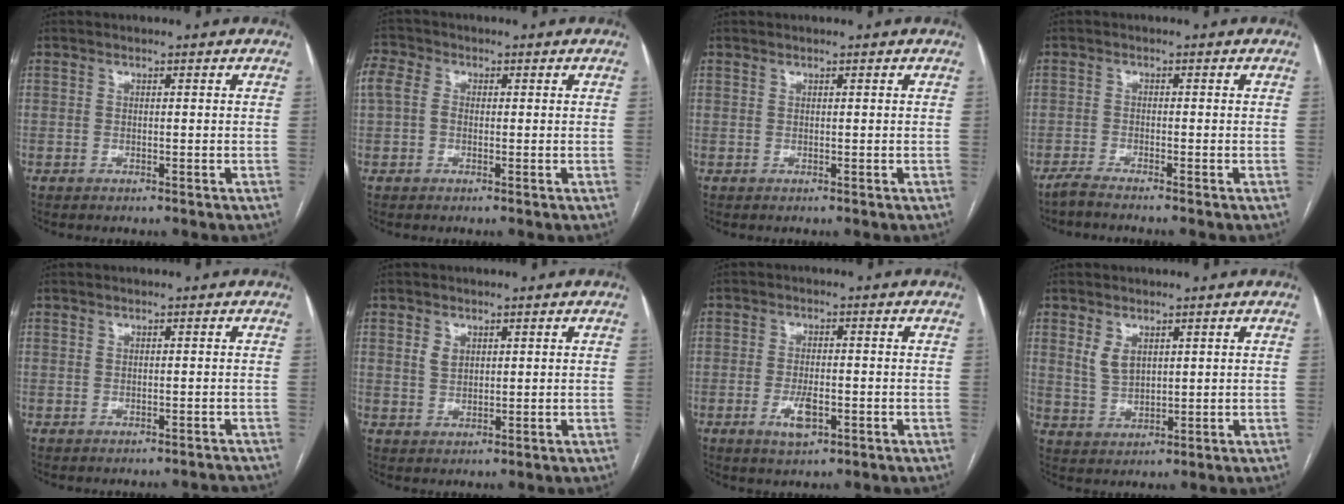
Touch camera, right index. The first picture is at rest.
{"total": 5.6, "force": [0.6, 4.4, 3.5], "torque": [-0.102, 0.030, 0.014]}
{"total": 0.0}
{"total": 2.6, "force": [-2.3, -0.6, 0.9], "torque": [-0.019, -0.003, -0.044]}
{"total": 0.9, "force": [-0.7, 0.5, 0.2], "torque": [-0.001, 0.003, -0.005]}
{"total": 2.5, "force": [1.1, 1.8, 1.3], "torque": [-0.028, 0.002, 0.026]}
{"total": 4.3, "force": [-1.7, 1.5, 3.7], "torque": [-0.075, -0.004, -0.024]}
{"total": 3.9, "force": [1.9, 2.4, 2.5], "torque": [-0.056, 0.001, 0.047]}